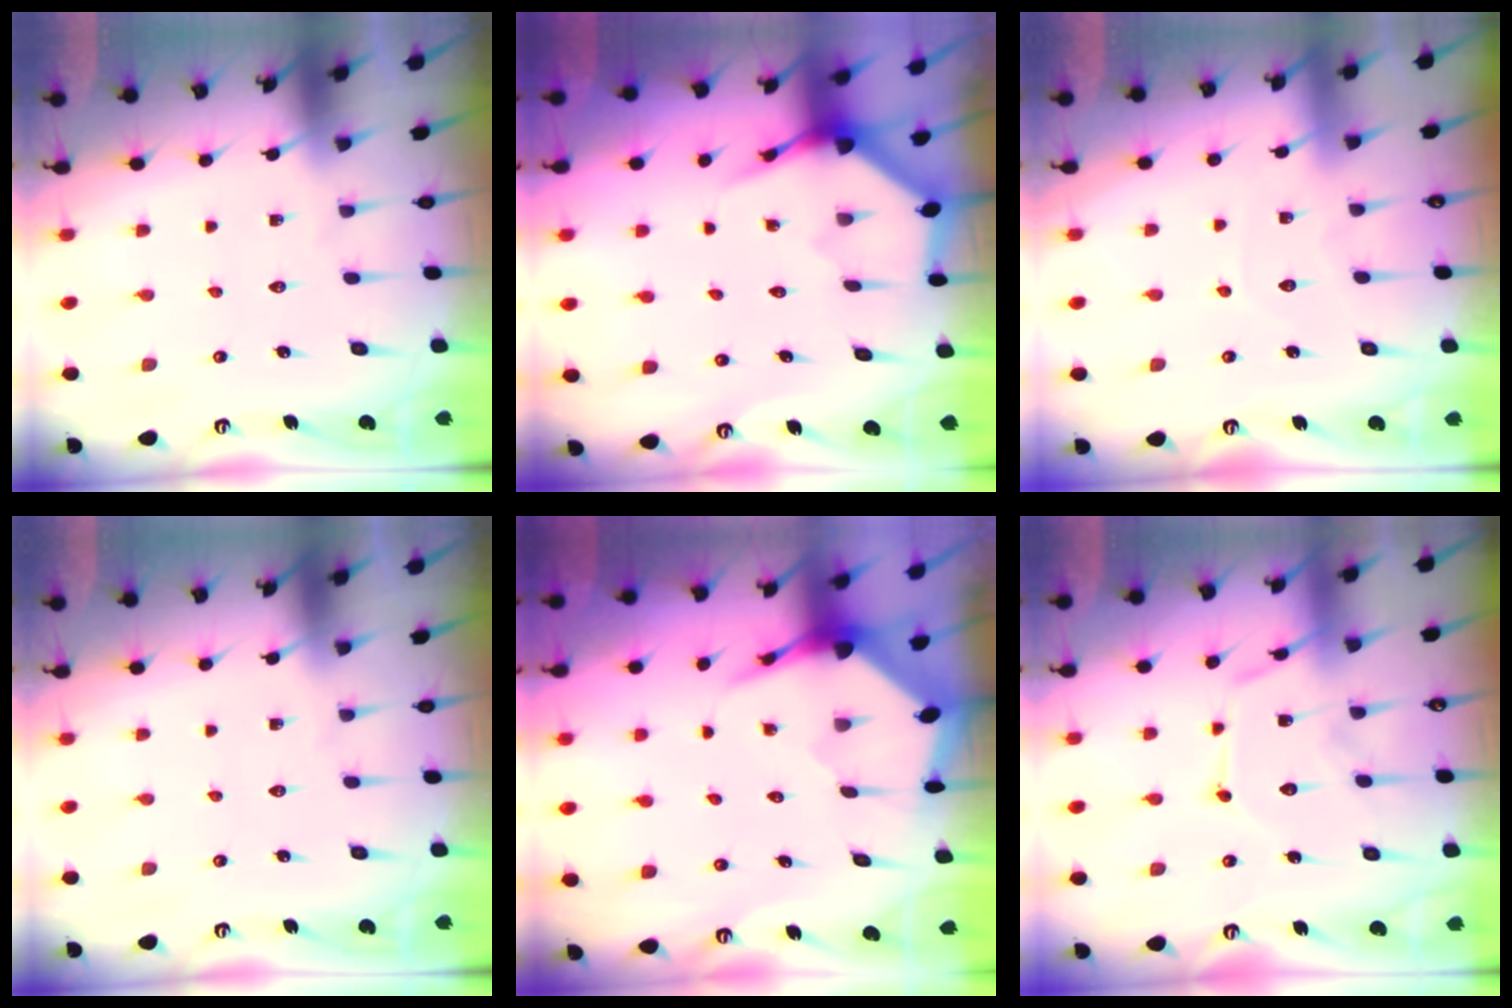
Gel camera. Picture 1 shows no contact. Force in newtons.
{"total": 4.0, "press": 3.9, "slide": 0.4}
{"total": 3.7, "press": 3.7, "slide": 0.2}
{"total": 0.0}
{"total": 3.9, "press": 3.9, "slide": 0.5}
{"total": 12.3, "press": 12.2, "slide": 1.1}